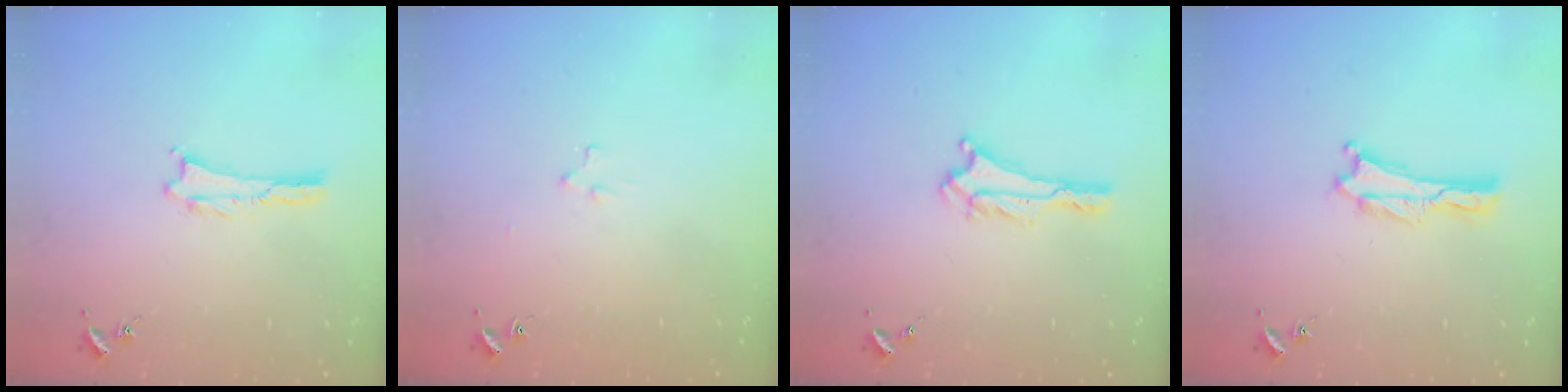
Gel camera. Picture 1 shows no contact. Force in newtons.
{"total": 2.2, "press": 2.2, "slide": 0.2}
{"total": 0.6, "press": 0.6, "slide": 0.1}
{"total": 0.0}